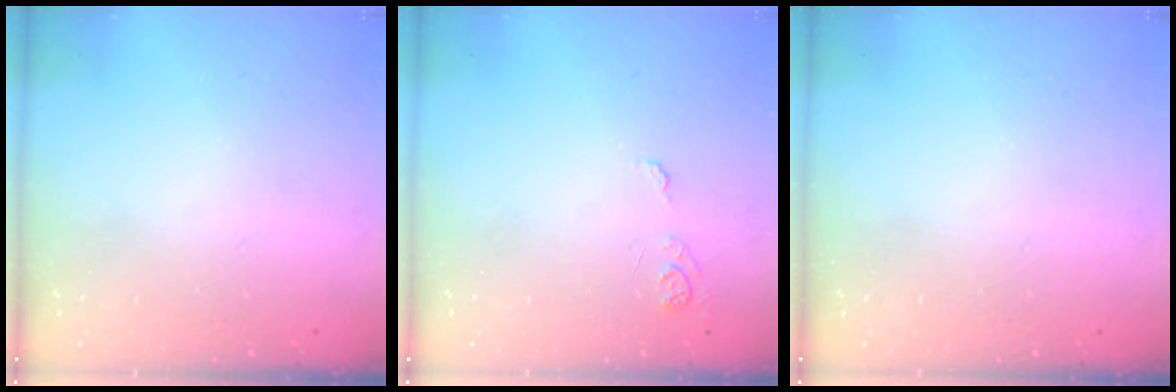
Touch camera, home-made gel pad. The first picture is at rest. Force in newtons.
{"total": 7.2, "press": 7.2, "slide": 0.7}
{"total": 0.0}